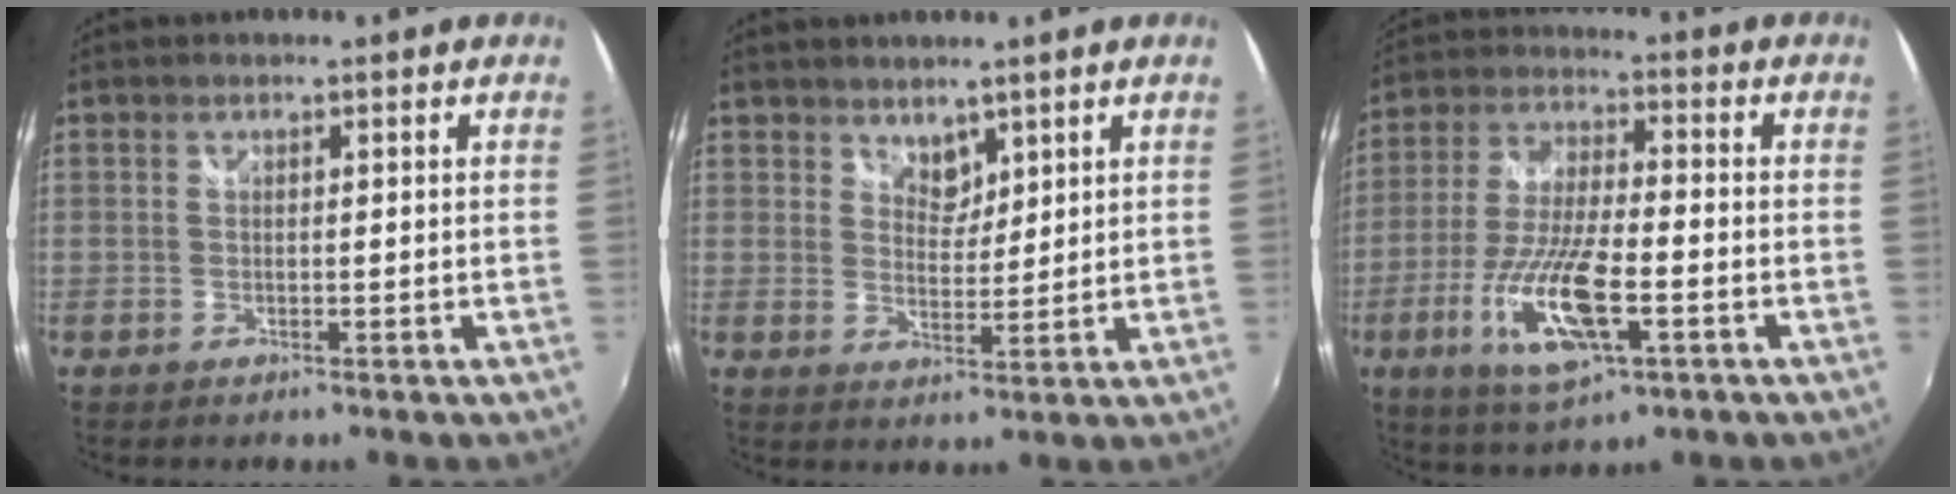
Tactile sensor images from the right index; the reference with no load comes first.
{"total": 3.3, "force": [2.7, 1.7, 0.8], "torque": [-0.006, 0.002, 0.048]}
{"total": 15.2, "force": [-5.6, 4.7, 13.3], "torque": [-0.280, -0.018, -0.103]}